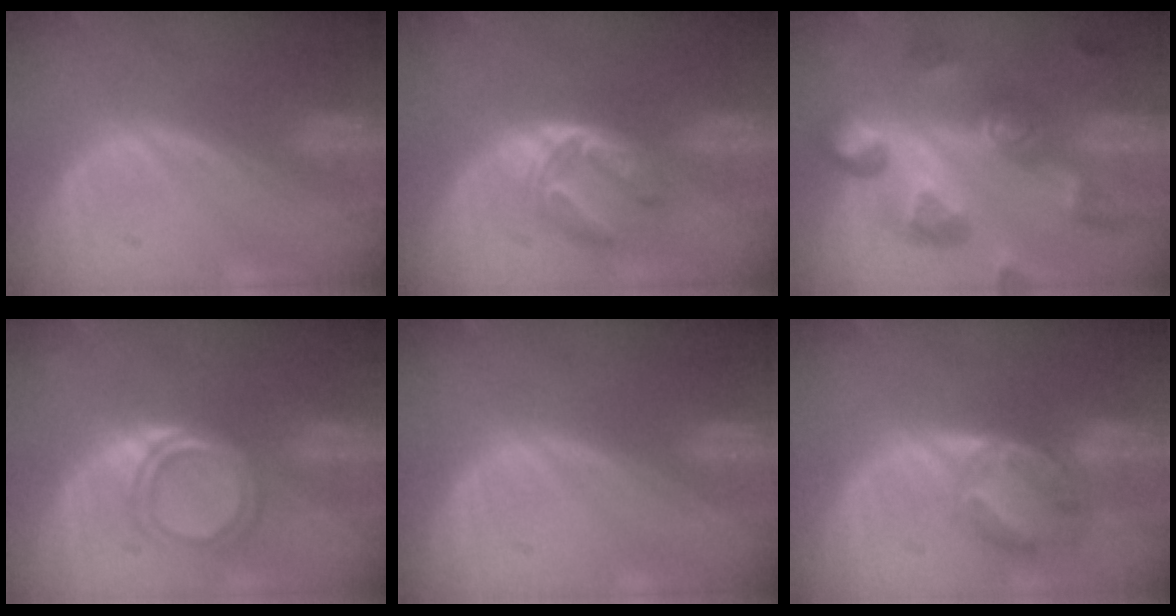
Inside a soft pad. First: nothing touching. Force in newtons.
{"total": 6.2, "press": 5.0, "slide": 3.6}
{"total": 11.2, "press": 10.0, "slide": 5.0}
{"total": 4.4, "press": 4.4, "slide": 0.2}
{"total": 0.0}
{"total": 7.2, "press": 6.0, "slide": 3.9}